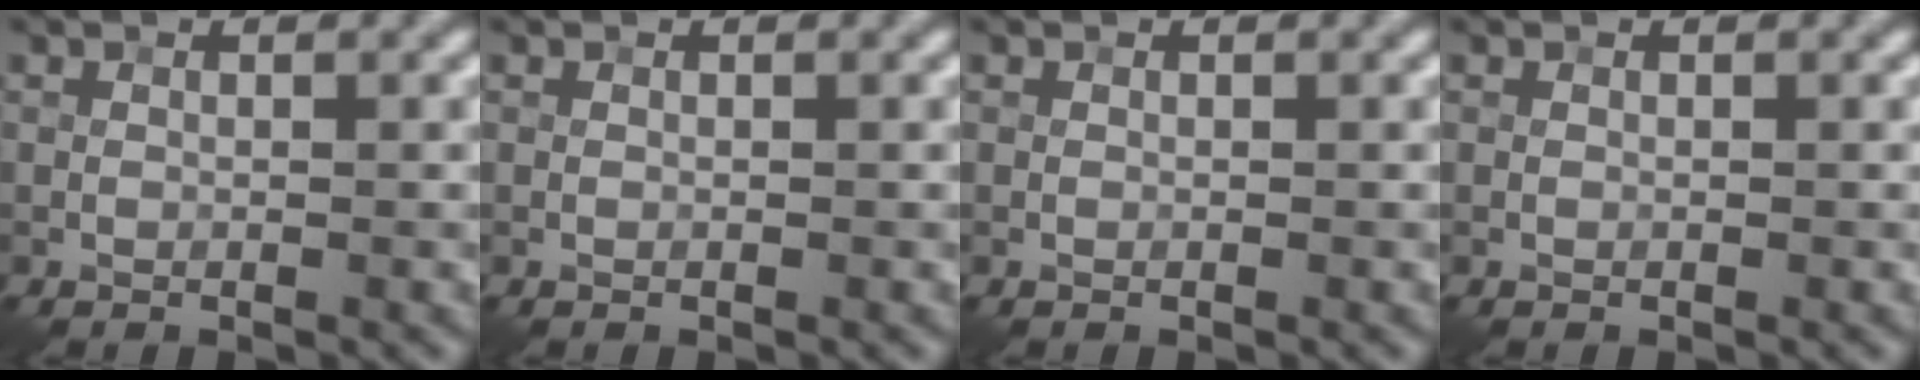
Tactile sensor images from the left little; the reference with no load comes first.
{"total": 0.0}
{"total": 0.0}
{"total": 0.0}